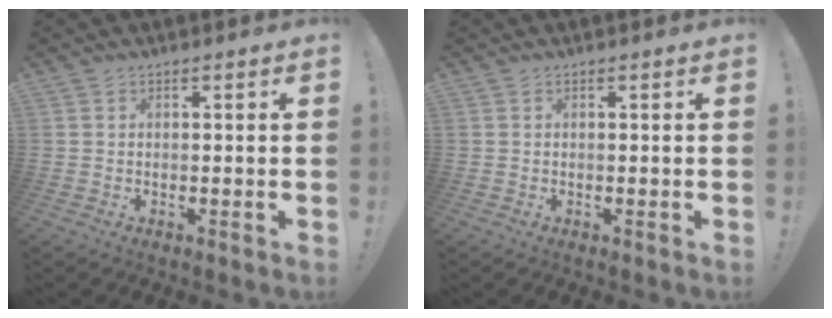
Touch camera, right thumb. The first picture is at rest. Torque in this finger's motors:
{"motor_torque": [0.00, 0.00, 0.00, 0.00, 0.00]}